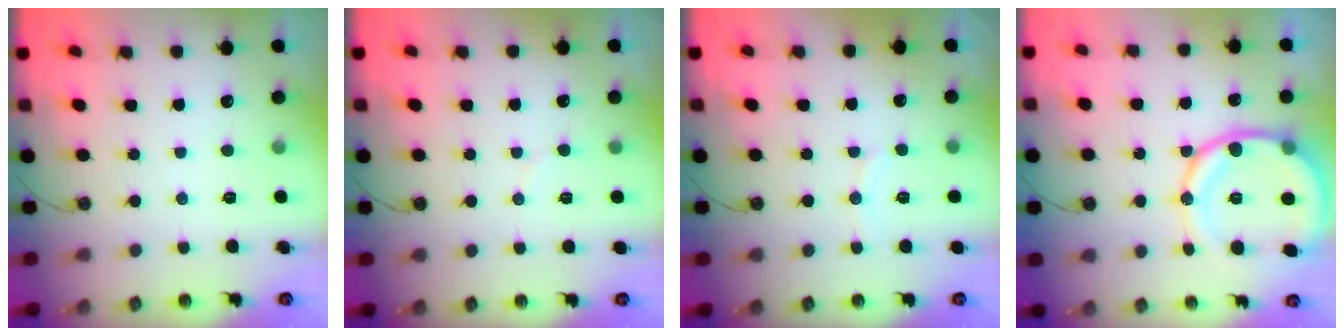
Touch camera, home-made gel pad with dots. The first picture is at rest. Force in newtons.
{"total": 2.7, "press": 2.7, "slide": 0.2}
{"total": 5.2, "press": 5.1, "slide": 0.8}
{"total": 16.6, "press": 16.3, "slide": 3.2}